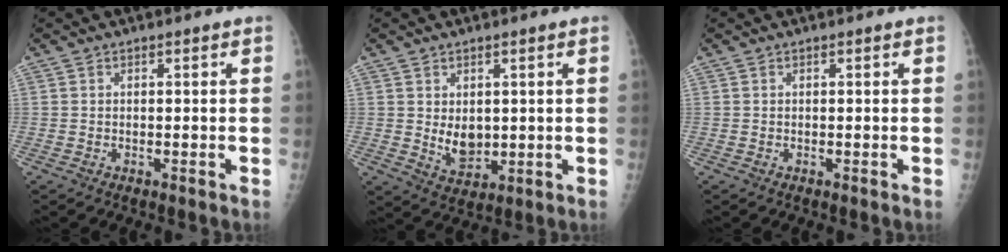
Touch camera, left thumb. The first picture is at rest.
{"total": 5.6, "force": [0.8, 3.7, 4.1], "torque": [-0.047, -0.017, 0.027]}
{"total": 0.0}